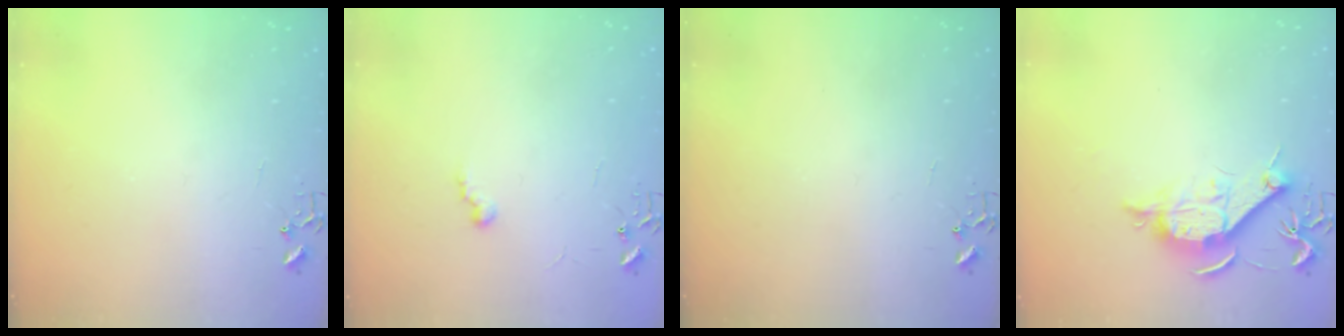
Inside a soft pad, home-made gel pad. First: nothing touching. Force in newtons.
{"total": 5.3, "press": 5.3, "slide": 0.5}
{"total": 0.0}
{"total": 10.6, "press": 10.6, "slide": 0.8}